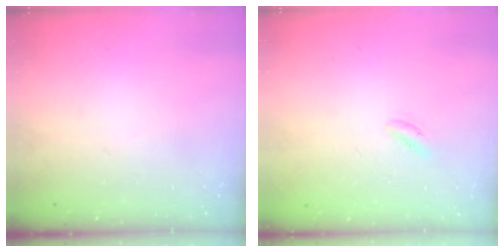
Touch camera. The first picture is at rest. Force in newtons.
{"total": 0.0}